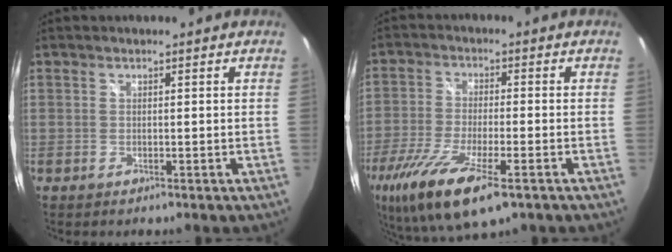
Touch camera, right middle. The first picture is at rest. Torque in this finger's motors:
{"motor_torque": [1.48, -0.66, 0.46, 0.21]}